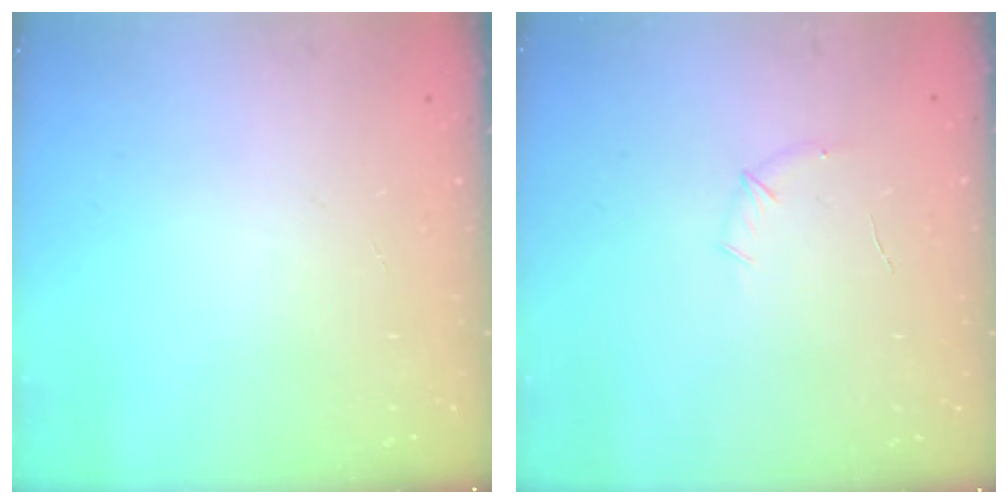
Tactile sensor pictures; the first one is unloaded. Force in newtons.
{"total": 5.0, "press": 4.8, "slide": 1.4}